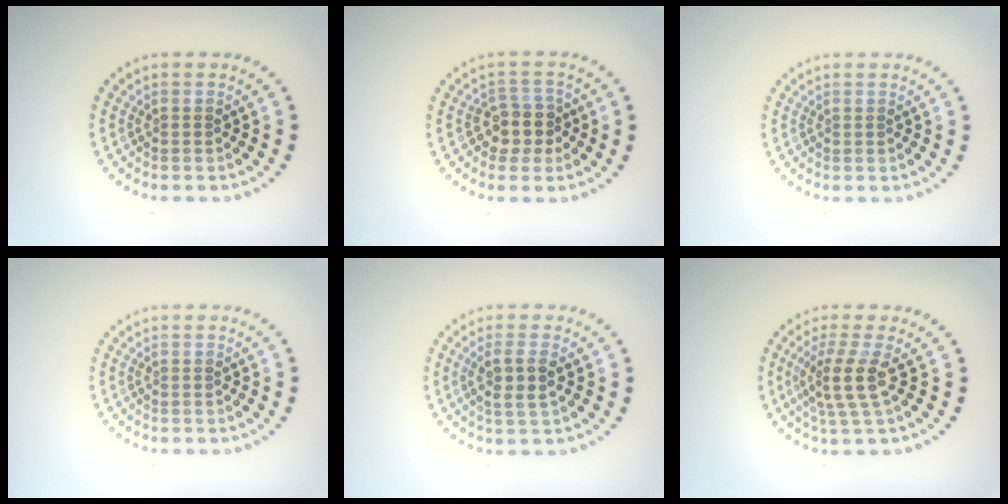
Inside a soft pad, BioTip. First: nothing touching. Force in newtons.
{"total": 2.7, "press": 2.5, "slide": 1.2}
{"total": 0.0}
{"total": 0.0}
{"total": 2.7, "press": 2.4, "slide": 1.1}
{"total": 3.5, "press": 2.6, "slide": 2.3}